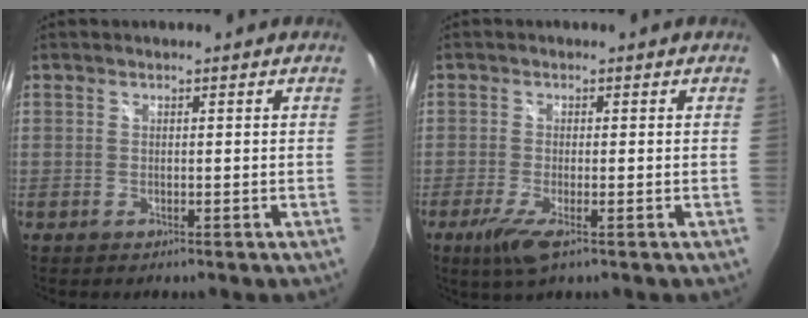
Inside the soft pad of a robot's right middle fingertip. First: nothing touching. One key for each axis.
{"total": 4.6, "fx": -2.4, "fy": 0.4, "fz": 3.9, "tx": -0.087, "ty": -0.017, "tz": -0.046}